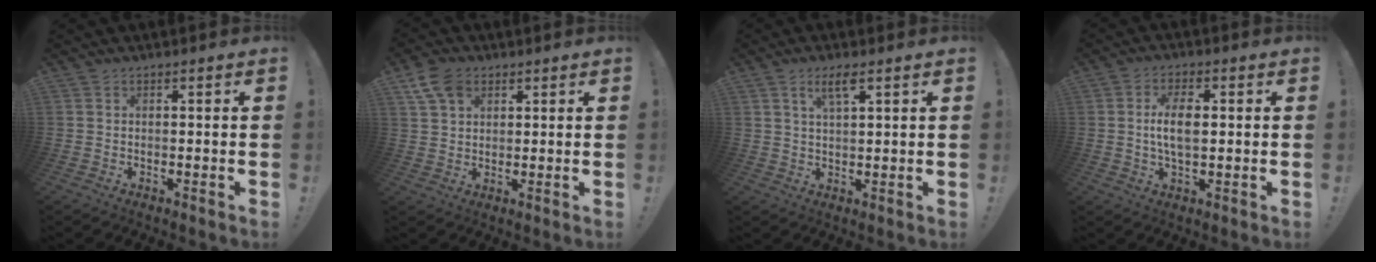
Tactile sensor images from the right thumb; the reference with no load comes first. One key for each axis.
{"total": 7.9, "fx": 4.3, "fy": 5.5, "fz": 3.8, "tx": -0.064, "ty": -0.008, "tz": 0.085}
{"total": 5.0, "fx": 2.9, "fy": 1.4, "fz": 3.8, "tx": -0.065, "ty": -0.005, "tz": 0.047}
{"total": 7.8, "fx": 0.6, "fy": 3.6, "fz": 6.8, "tx": -0.115, "ty": -0.002, "tz": 0.006}